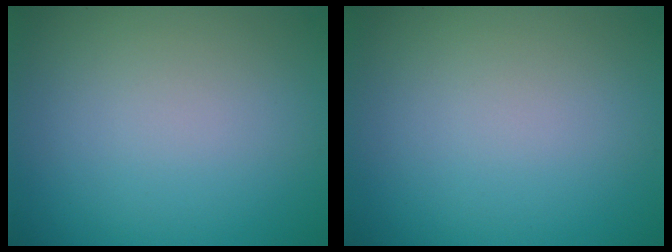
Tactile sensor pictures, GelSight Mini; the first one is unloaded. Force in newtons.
{"total": 0.0}